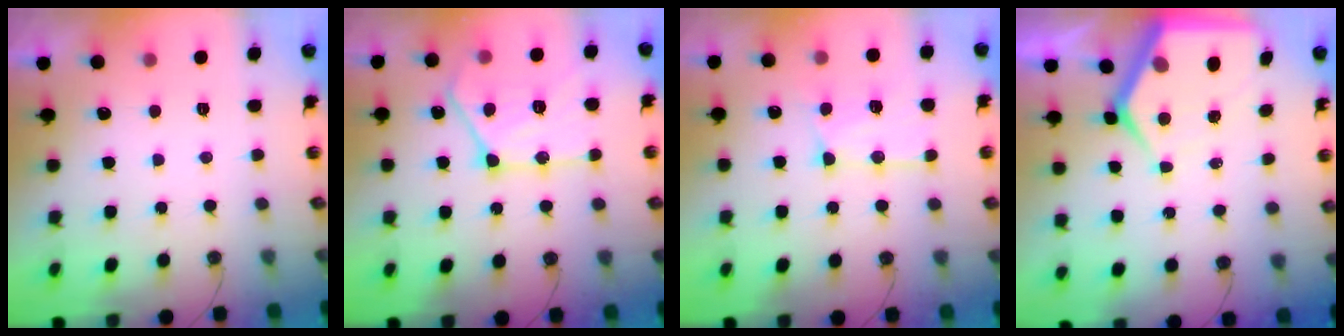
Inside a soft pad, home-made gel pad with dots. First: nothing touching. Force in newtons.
{"total": 18.2, "press": 18.1, "slide": 1.9}
{"total": 13.5, "press": 13.5, "slide": 1.3}
{"total": 9.6, "press": 9.5, "slide": 0.9}